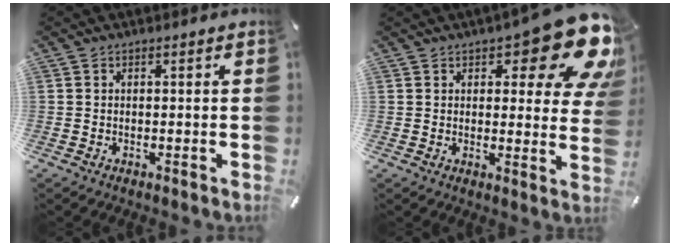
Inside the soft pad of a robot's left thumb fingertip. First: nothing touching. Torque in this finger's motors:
{"motor_torque": [2.53, 2.48, 1.69, -1.08, 0.10]}